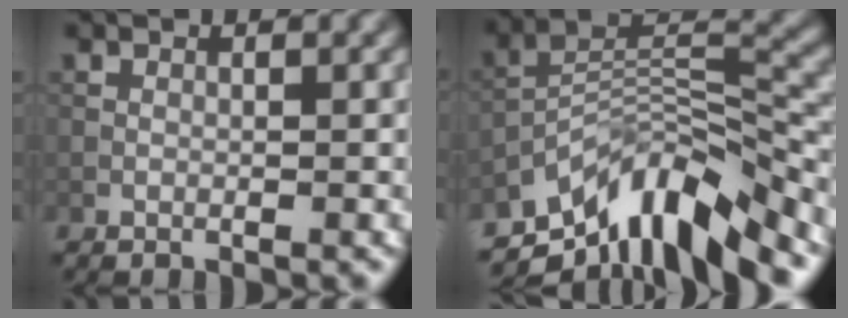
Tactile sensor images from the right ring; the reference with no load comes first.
{"total": 10.5, "force": [-7.7, 3.2, 6.5], "torque": [-0.106, 0.001, -0.152]}